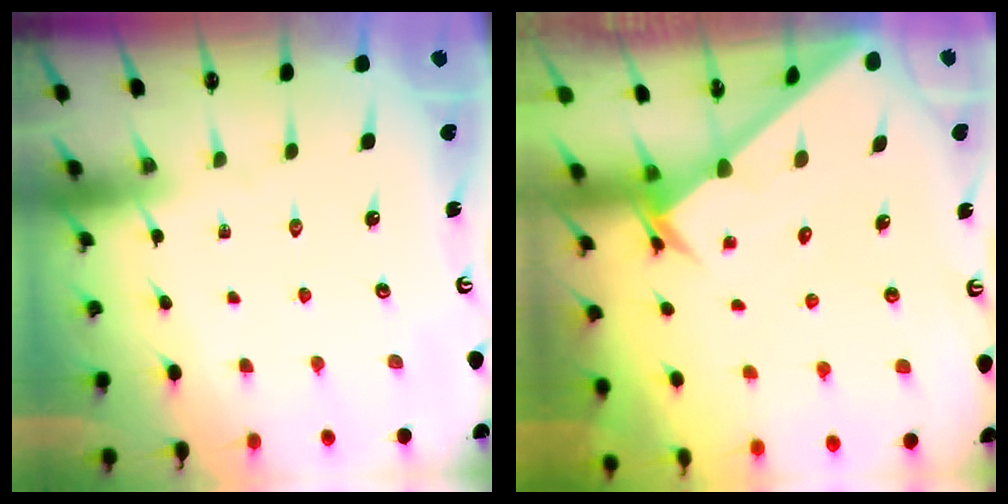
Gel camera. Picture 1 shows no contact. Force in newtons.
{"total": 2.7, "press": 2.7, "slide": 0.2}